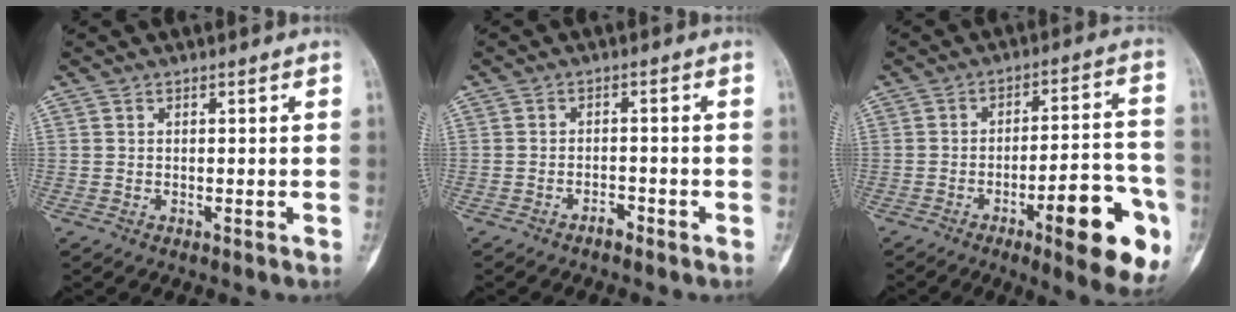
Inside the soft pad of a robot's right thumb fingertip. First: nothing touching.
{"total": 1.9, "force": [-1.6, 0.8, 0.7], "torque": [-0.010, 0.014, -0.029]}
{"total": 18.4, "force": [-7.6, 5.4, 15.9], "torque": [-0.166, 0.036, -0.098]}